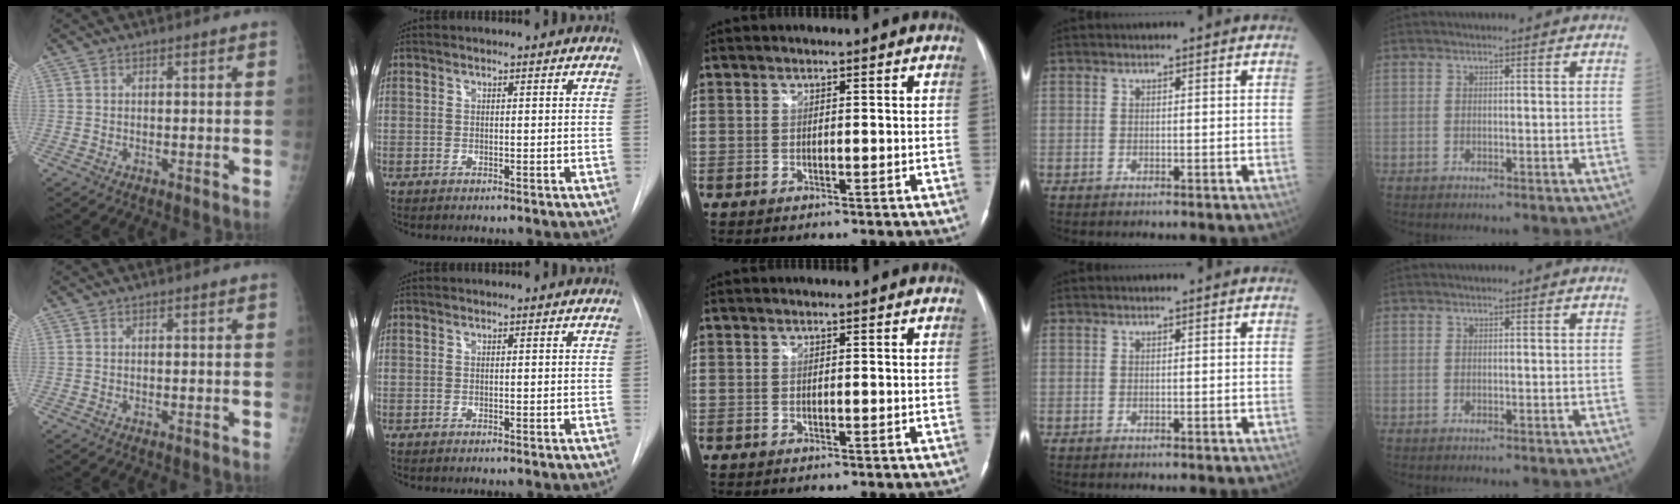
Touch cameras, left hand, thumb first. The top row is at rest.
{}